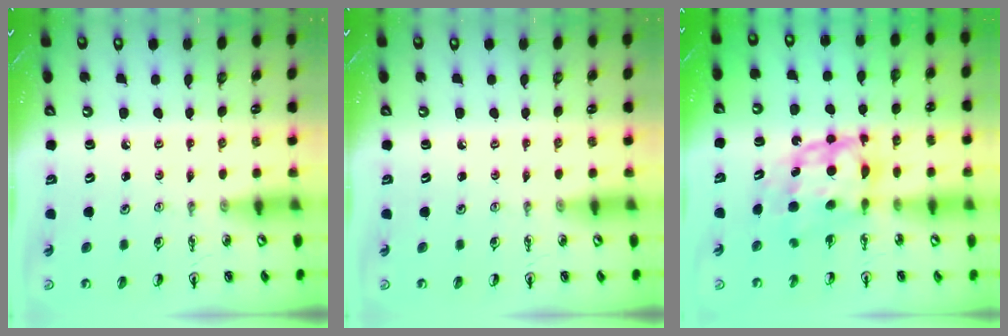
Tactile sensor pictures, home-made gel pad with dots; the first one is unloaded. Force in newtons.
{"total": 0.0}
{"total": 7.8, "press": 7.7, "slide": 0.8}